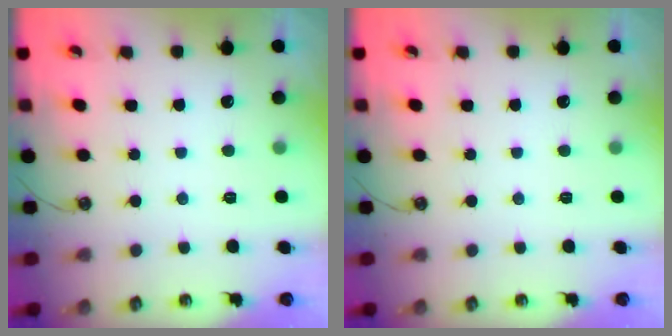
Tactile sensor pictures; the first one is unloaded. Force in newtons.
{"total": 0.0}